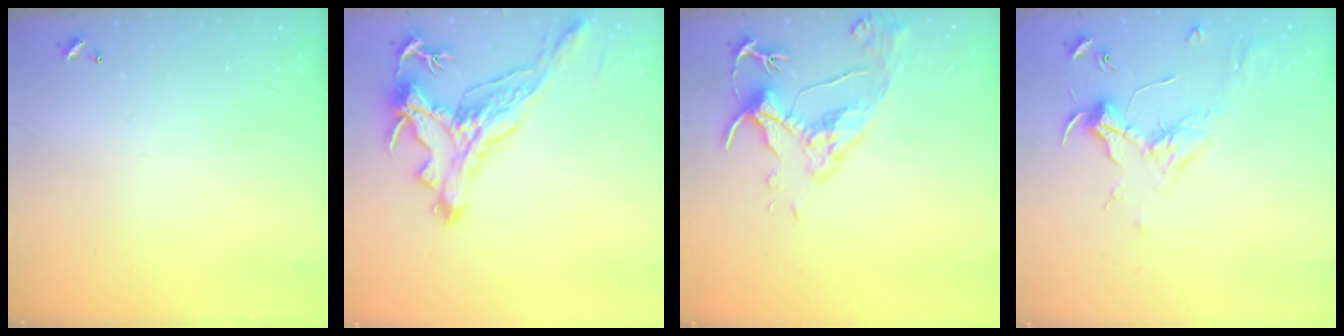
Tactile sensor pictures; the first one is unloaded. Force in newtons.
{"total": 3.9, "press": 3.5, "slide": 1.6}
{"total": 6.6, "press": 6.5, "slide": 1.2}
{"total": 1.8, "press": 1.6, "slide": 0.7}